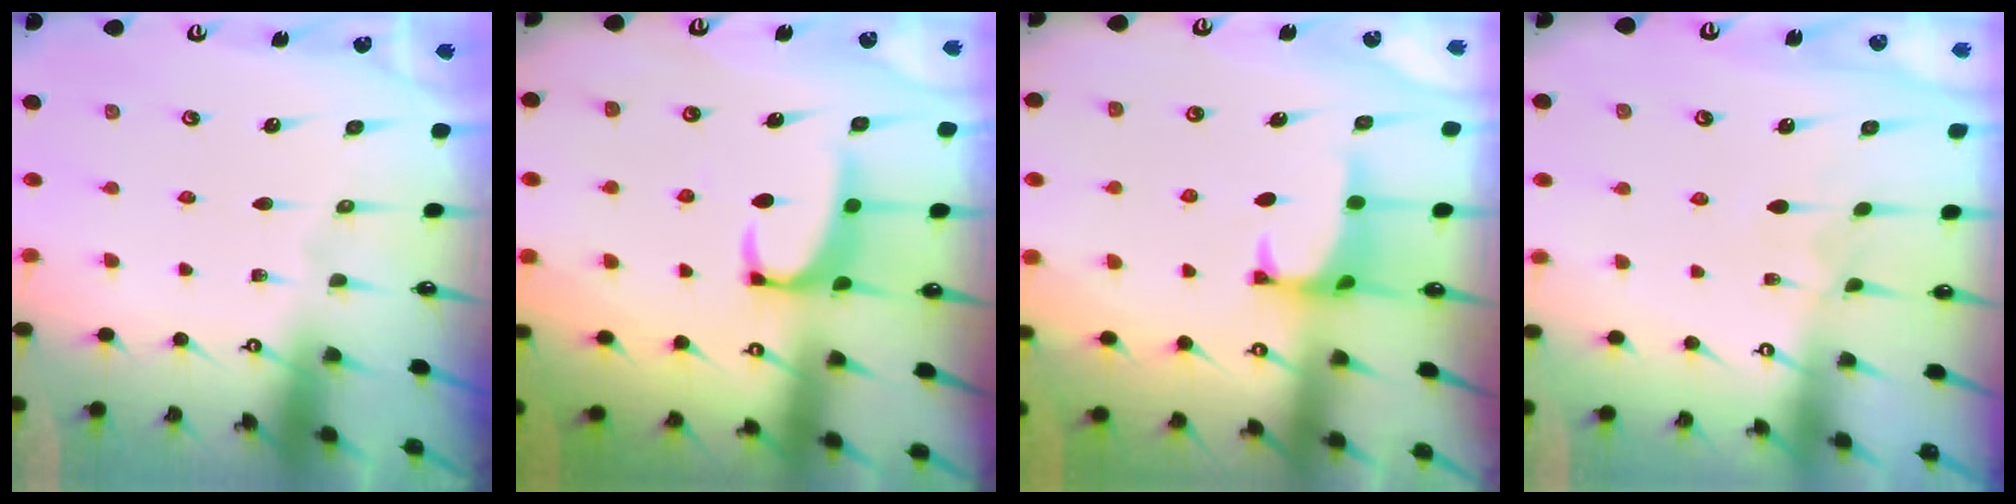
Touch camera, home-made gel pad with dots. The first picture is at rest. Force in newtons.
{"total": 2.4, "press": 2.3, "slide": 0.7}
{"total": 1.3, "press": 1.2, "slide": 0.6}
{"total": 3.3, "press": 3.3, "slide": 0.2}